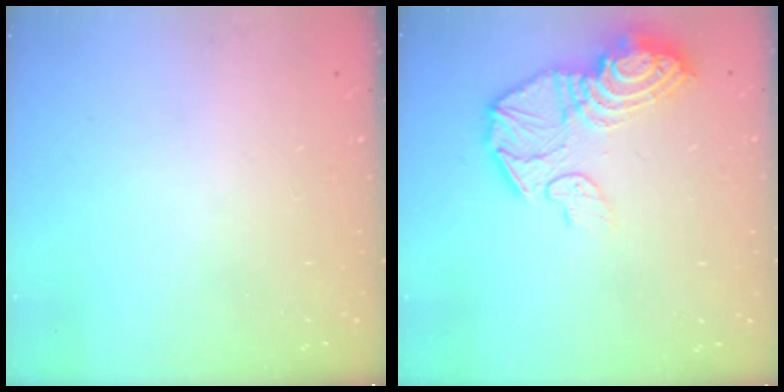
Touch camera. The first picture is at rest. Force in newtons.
{"total": 16.1, "press": 16.0, "slide": 1.4}